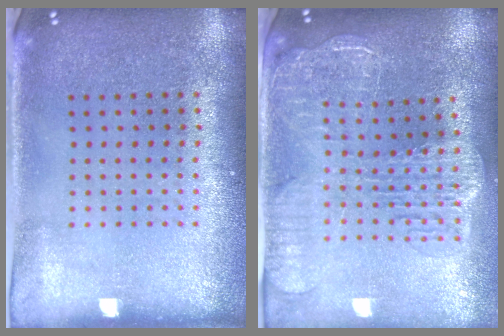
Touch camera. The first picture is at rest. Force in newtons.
{"total": 2.8, "press": 2.3, "slide": 1.5}